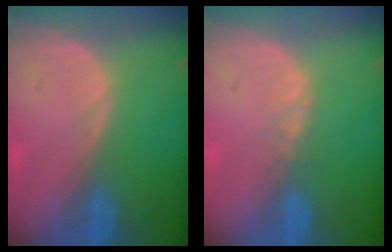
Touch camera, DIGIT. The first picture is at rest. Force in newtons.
{"total": 1.0, "press": 1.0, "slide": 0.2}